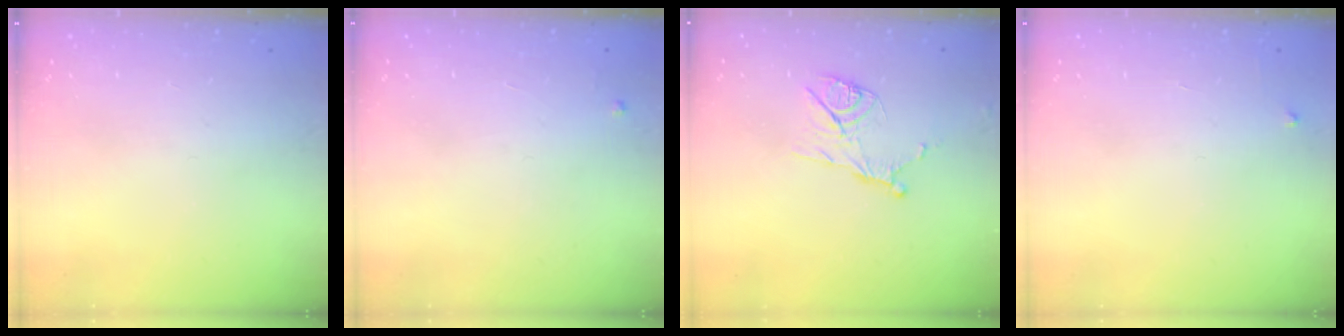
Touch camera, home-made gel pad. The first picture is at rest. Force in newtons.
{"total": 2.4, "press": 2.4, "slide": 0.4}
{"total": 10.9, "press": 10.9, "slide": 0.4}
{"total": 2.3, "press": 2.3, "slide": 0.3}